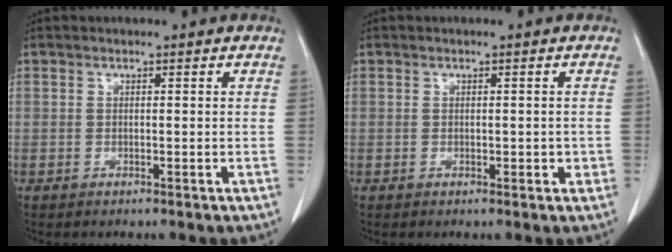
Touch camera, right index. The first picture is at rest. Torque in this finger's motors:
{"motor_torque": [-0.13, 0.20, 0.00, 0.04]}